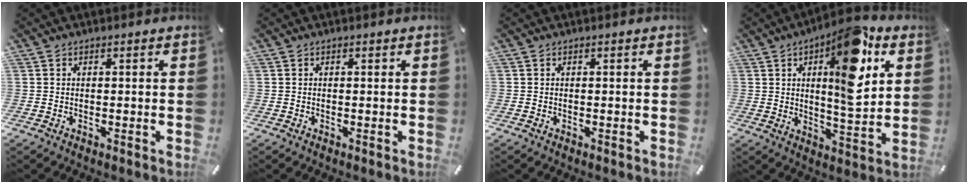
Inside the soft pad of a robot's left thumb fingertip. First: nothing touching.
{"total": 0.0}
{"total": 0.0}
{"total": 17.0, "force": [7.0, 6.1, 14.3], "torque": [-0.202, -0.031, 0.106]}